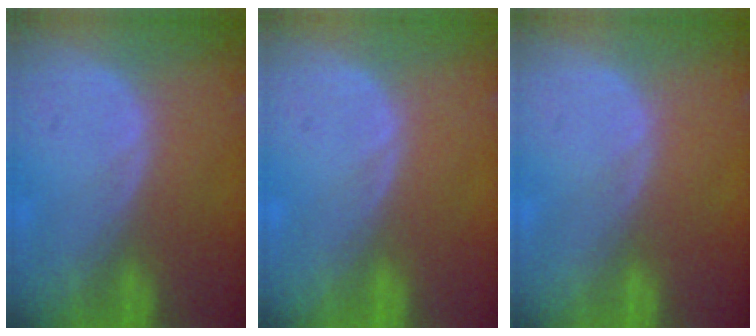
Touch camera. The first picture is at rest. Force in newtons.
{"total": 0.0}
{"total": 0.0}